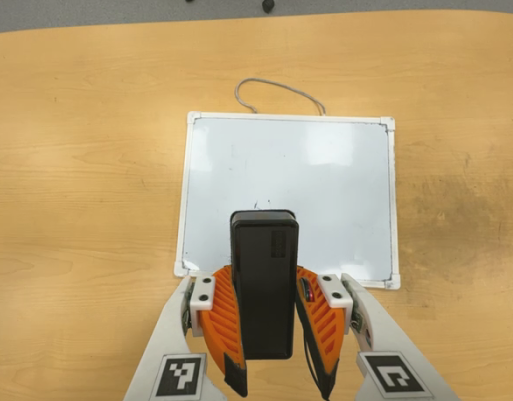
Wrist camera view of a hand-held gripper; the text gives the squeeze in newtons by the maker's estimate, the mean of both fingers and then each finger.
{"total": 7.2, "left": 6.0, "right": 8.3}